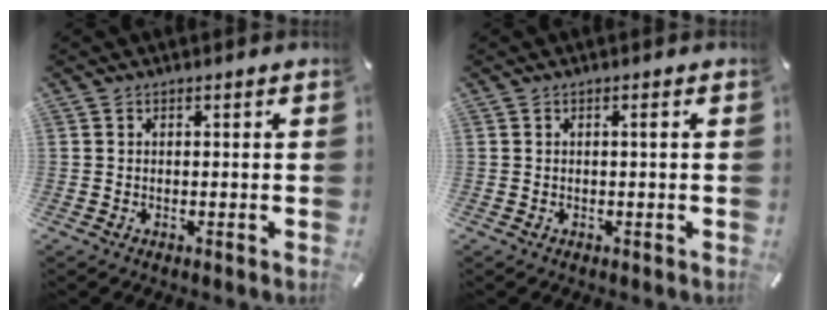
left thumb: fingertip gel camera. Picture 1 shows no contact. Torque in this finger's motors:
{"motor_torque": [-0.33, -0.12, 0.17, -0.21, 0.06]}